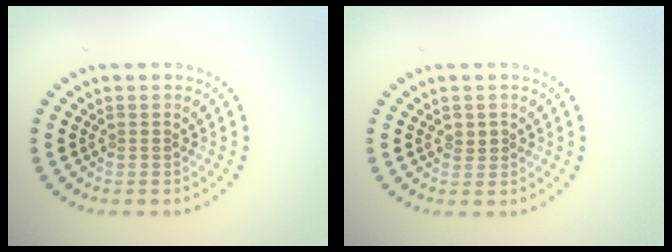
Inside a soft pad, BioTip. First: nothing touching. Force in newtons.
{"total": 1.0, "press": 1.0, "slide": 0.3}